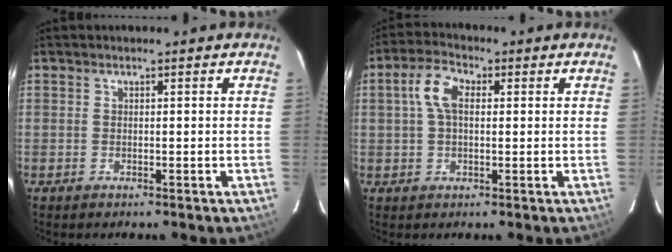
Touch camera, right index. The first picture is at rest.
{"total": 5.9, "force": [1.1, 3.3, 4.8], "torque": [-0.096, 0.019, 0.020]}